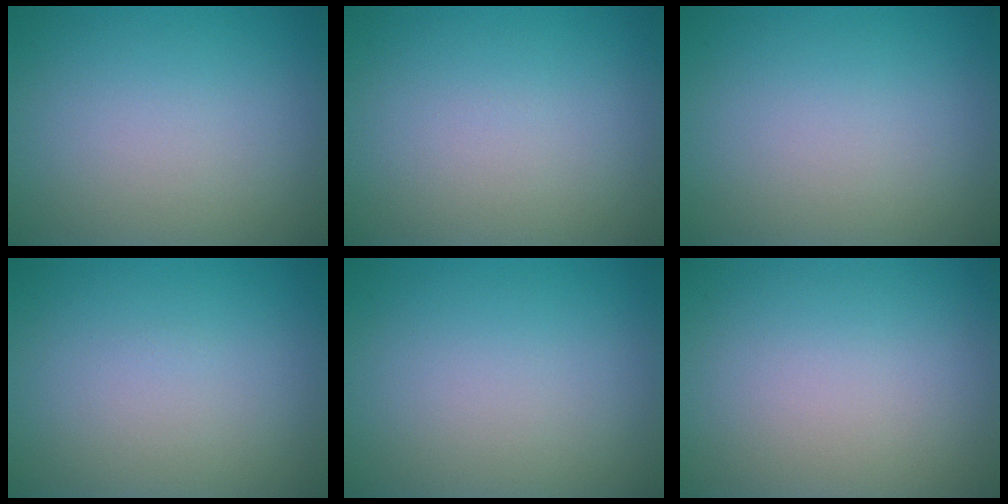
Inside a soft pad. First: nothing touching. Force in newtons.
{"total": 0.0}
{"total": 0.0}
{"total": 0.0}
{"total": 0.0}
{"total": 0.0}